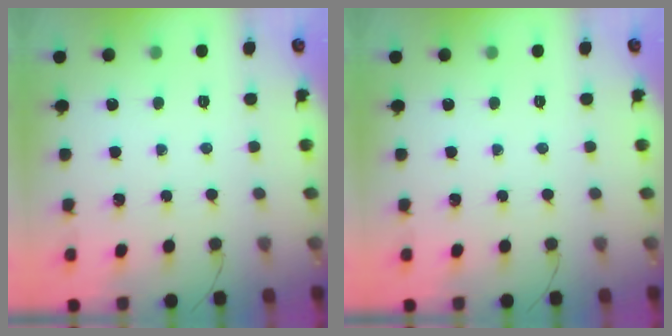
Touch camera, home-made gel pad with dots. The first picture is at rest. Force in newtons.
{"total": 0.0}